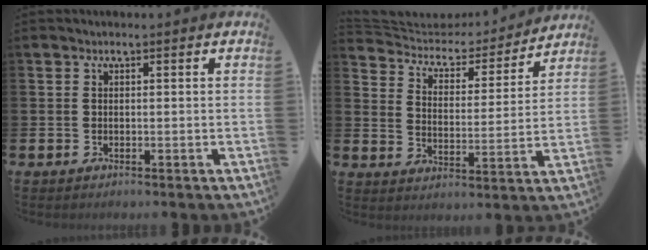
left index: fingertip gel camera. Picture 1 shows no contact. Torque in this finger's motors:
{"motor_torque": [-0.97, -1.17, -0.05, -0.02]}